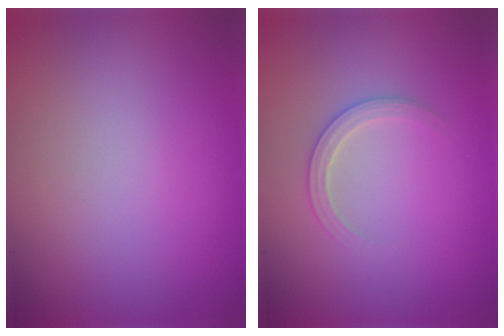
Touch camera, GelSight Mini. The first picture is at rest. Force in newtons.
{"total": 1.9, "press": 1.9, "slide": 0.2}